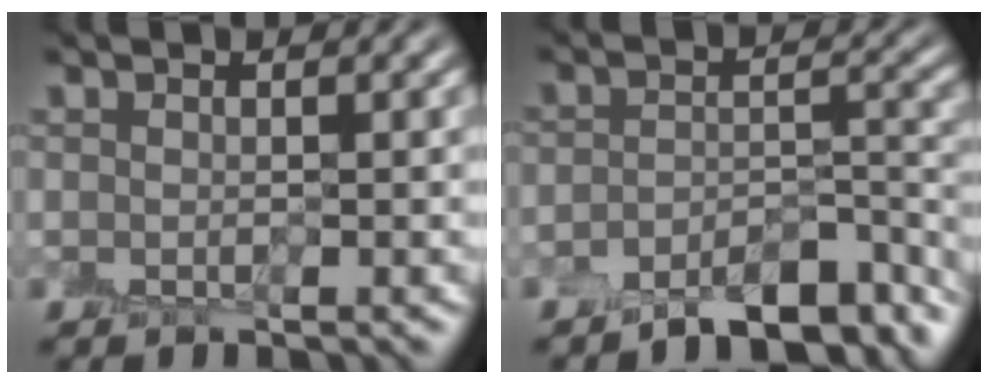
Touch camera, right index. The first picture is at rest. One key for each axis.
{"total": 7.1, "fx": -5.9, "fy": 2.1, "fz": 3.3, "tx": -0.048, "ty": -0.003, "tz": -0.092}